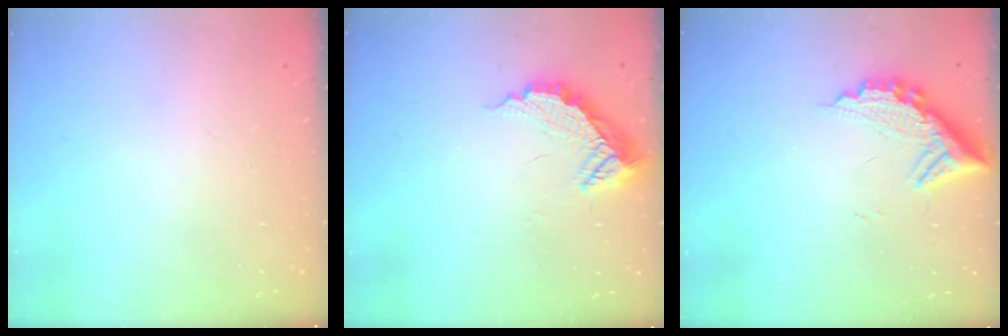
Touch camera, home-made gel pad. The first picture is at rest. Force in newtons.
{"total": 10.5, "press": 10.5, "slide": 0.3}
{"total": 10.9, "press": 10.9, "slide": 0.8}